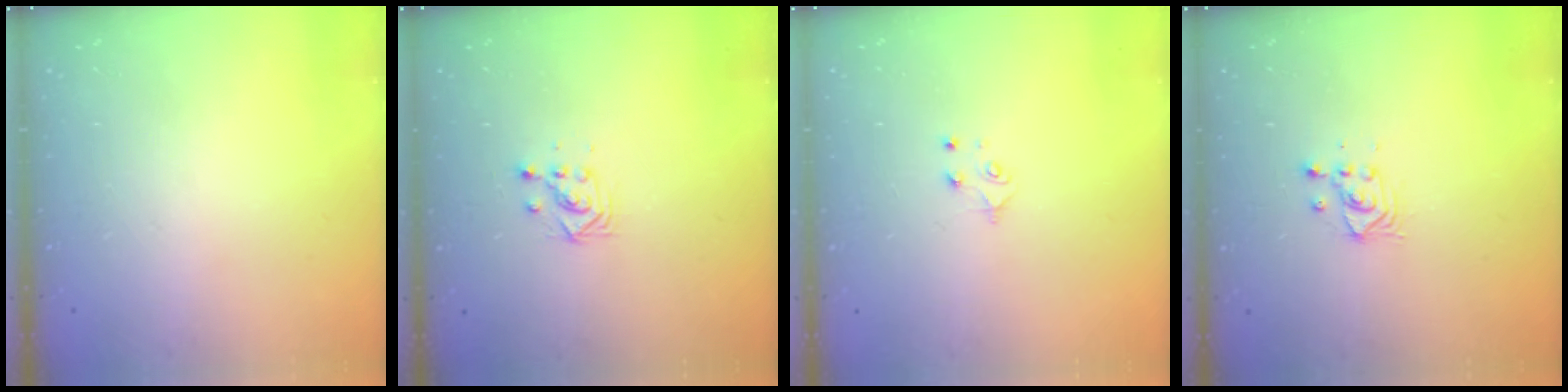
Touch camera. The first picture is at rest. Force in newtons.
{"total": 3.2, "press": 3.2, "slide": 0.2}
{"total": 4.0, "press": 3.9, "slide": 0.4}
{"total": 3.7, "press": 3.7, "slide": 0.3}